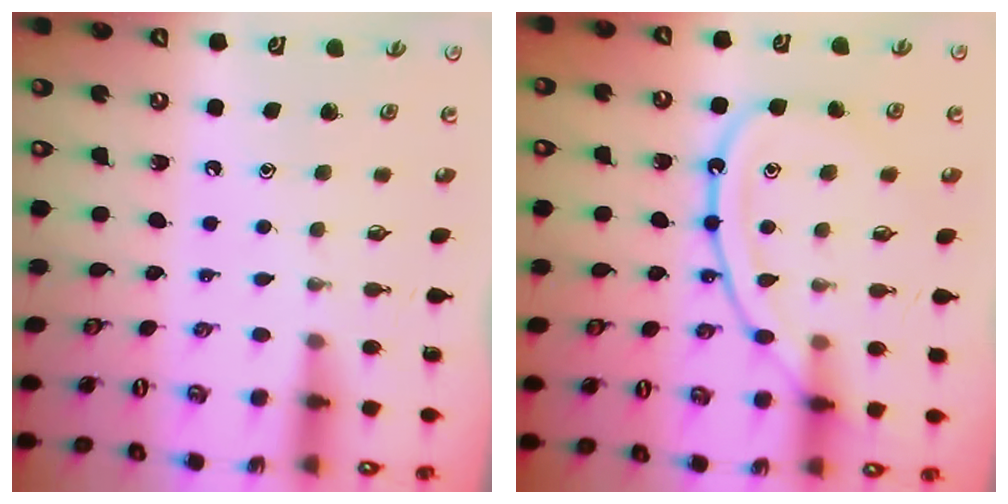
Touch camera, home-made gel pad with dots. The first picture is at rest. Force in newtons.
{"total": 13.9, "press": 13.9, "slide": 1.3}